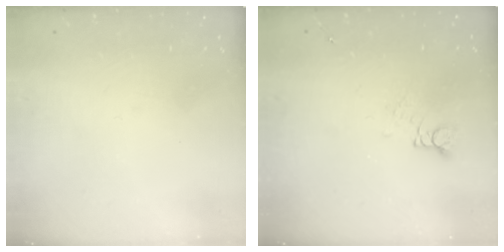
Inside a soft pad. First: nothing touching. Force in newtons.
{"total": 2.5, "press": 2.5, "slide": 0.2}